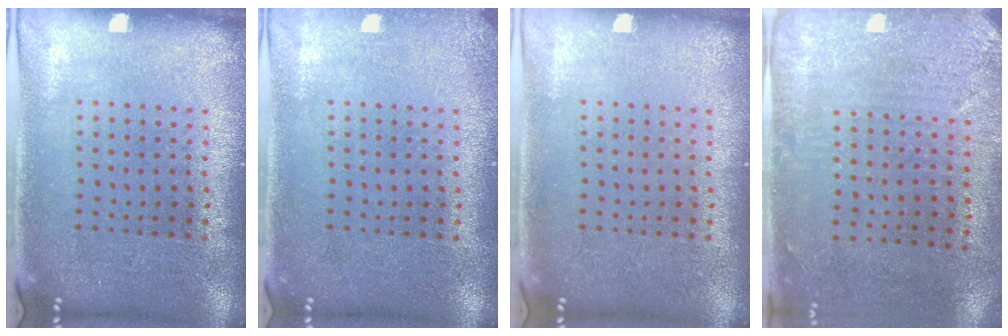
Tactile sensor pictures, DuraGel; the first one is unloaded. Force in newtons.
{"total": 1.1, "press": 1.1, "slide": 0.1}
{"total": 0.0}
{"total": 3.0, "press": 2.4, "slide": 1.8}